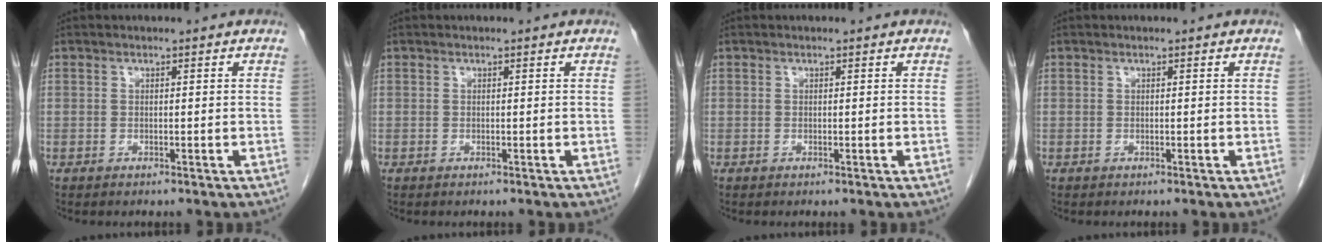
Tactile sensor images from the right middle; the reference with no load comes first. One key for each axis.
{"total": 0.0}
{"total": 0.0}
{"total": 0.0}